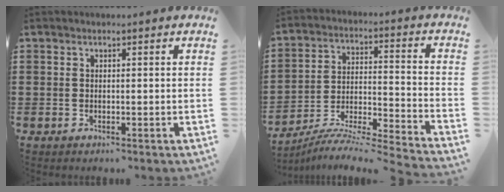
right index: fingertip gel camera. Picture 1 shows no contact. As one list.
[{"total": 6.5, "force": [-6.1, -0.2, 2.2], "torque": [-0.043, -0.013, -0.126]}]